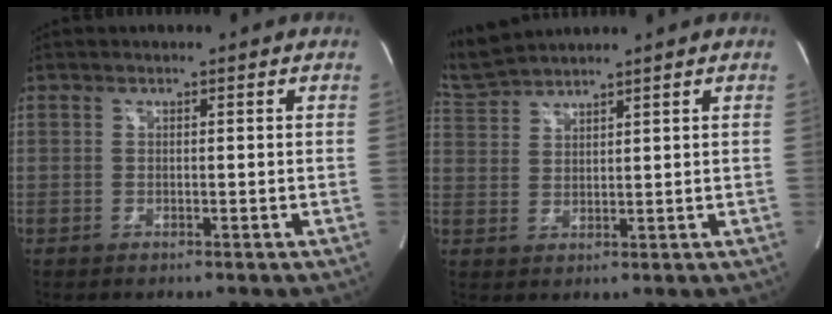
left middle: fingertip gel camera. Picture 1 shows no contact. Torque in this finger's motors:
{"motor_torque": [-0.22, -0.46, -0.14, 0.00]}